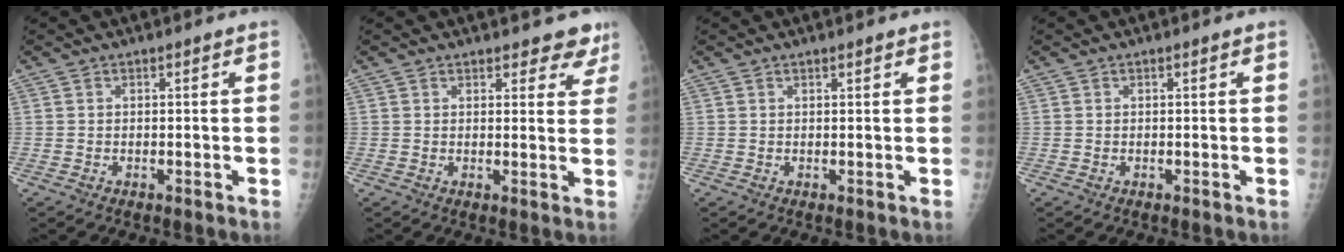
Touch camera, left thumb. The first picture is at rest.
{"total": 5.4, "force": [4.7, 2.4, 1.2], "torque": [0.023, -0.025, 0.044]}
{"total": 1.0, "force": [0.8, 0.2, 0.5], "torque": [-0.006, -0.002, 0.010]}
{"total": 0.0}